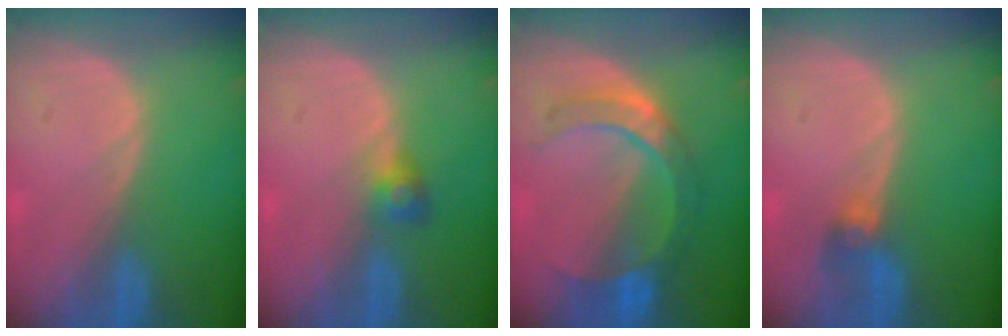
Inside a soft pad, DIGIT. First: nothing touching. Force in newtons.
{"total": 2.6, "press": 2.5, "slide": 0.7}
{"total": 7.2, "press": 7.2, "slide": 0.6}
{"total": 2.6, "press": 2.6, "slide": 0.6}